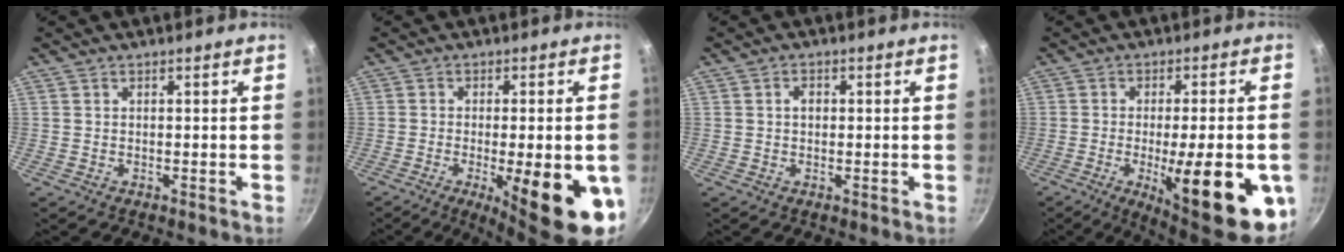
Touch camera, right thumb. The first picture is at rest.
{"total": 16.7, "force": [-5.1, 4.7, 15.2], "torque": [-0.185, 0.000, -0.060]}
{"total": 1.8, "force": [0.2, 1.3, 1.2], "torque": [-0.013, 0.004, 0.002]}
{"total": 20.7, "force": [-6.3, 5.8, 18.8], "torque": [-0.230, 0.003, -0.077]}